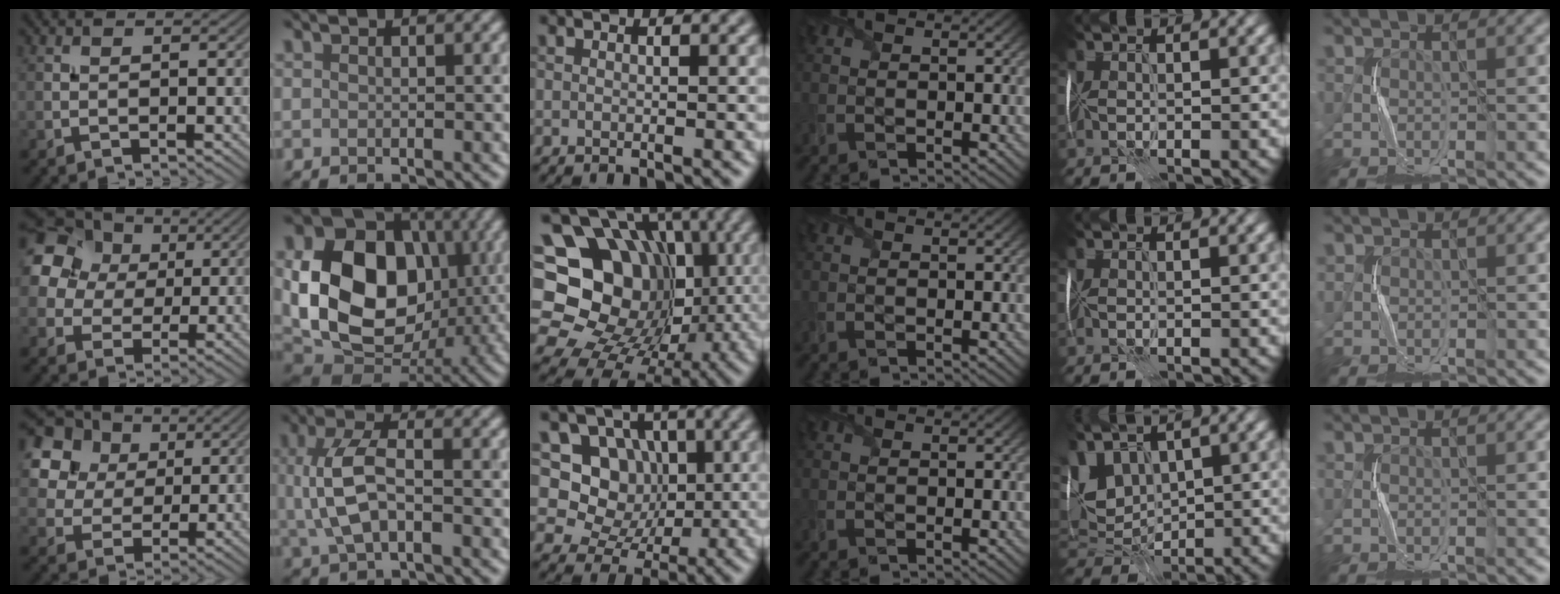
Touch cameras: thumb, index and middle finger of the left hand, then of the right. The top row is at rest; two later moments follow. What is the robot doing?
{"motion": "fold", "object": "shipping label"}